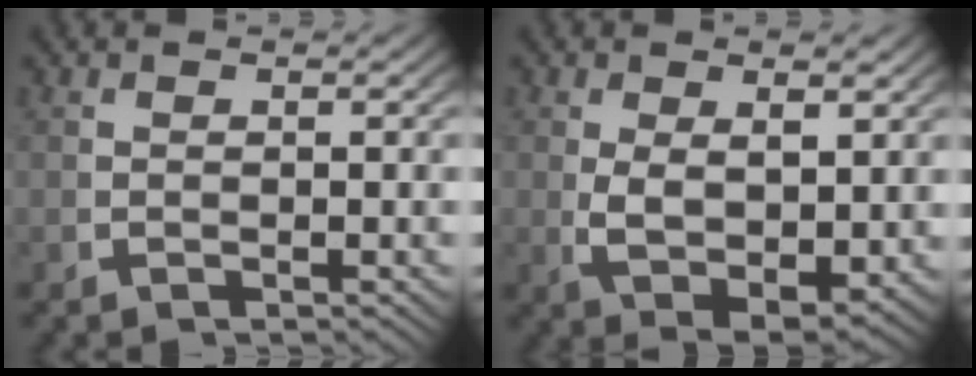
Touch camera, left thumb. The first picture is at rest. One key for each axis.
{"total": 6.5, "fx": -0.3, "fy": 4.1, "fz": 5.0, "tx": -0.117, "ty": -0.037, "tz": 0.017}